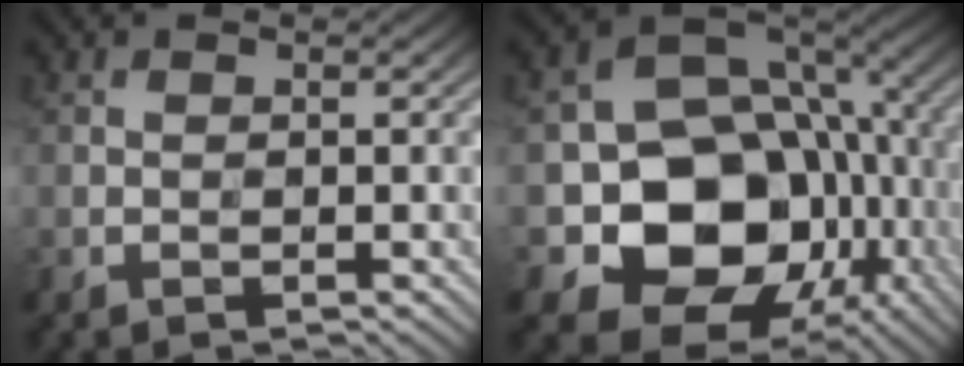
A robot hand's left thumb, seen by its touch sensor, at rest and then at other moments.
{"total": 15.9, "force": [-3.5, 12.7, 8.9], "torque": [-0.145, -0.042, -0.050]}